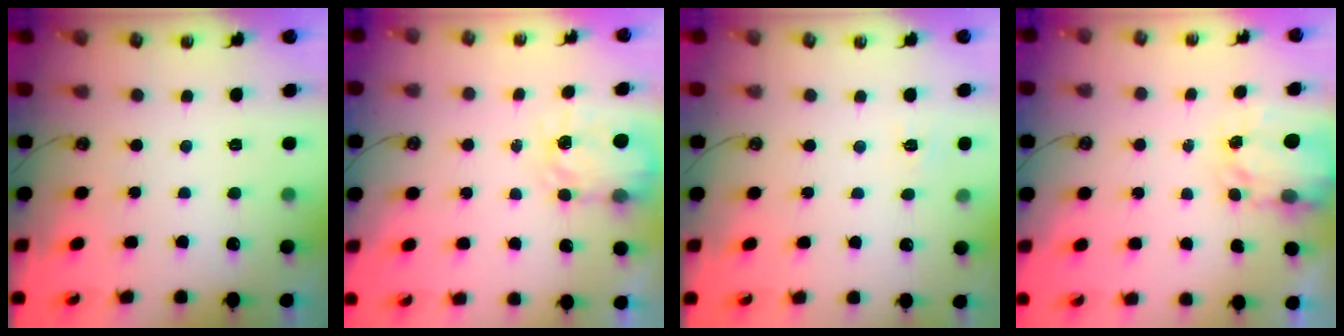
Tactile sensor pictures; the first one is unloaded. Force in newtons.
{"total": 4.0, "press": 4.0, "slide": 0.3}
{"total": 4.5, "press": 4.4, "slide": 0.4}
{"total": 3.5, "press": 3.4, "slide": 0.6}